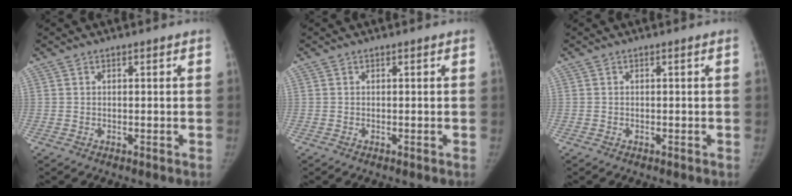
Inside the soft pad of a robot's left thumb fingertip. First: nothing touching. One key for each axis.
{"total": 0.0}
{"total": 0.0}